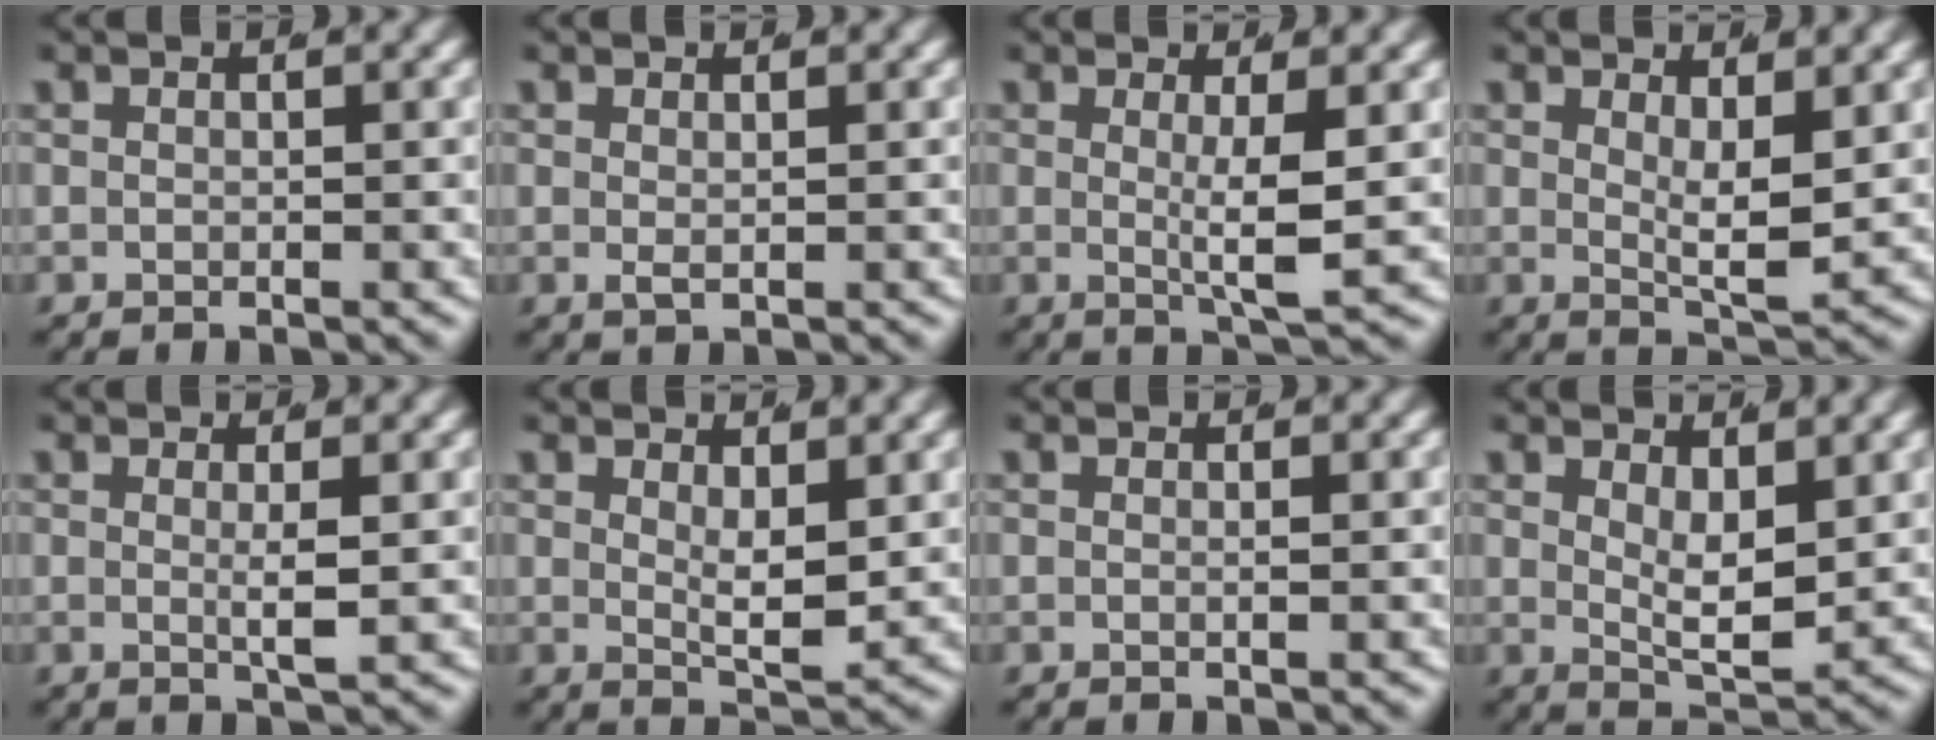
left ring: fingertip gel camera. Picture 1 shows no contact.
{"total": 0.8, "force": [0.5, 0.0, 0.6], "torque": [-0.015, -0.006, 0.015]}
{"total": 3.7, "force": [0.3, 0.1, 3.7], "torque": [-0.063, -0.016, 0.011]}
{"total": 3.3, "force": [1.2, 0.4, 3.0], "torque": [-0.052, -0.019, 0.027]}
{"total": 2.0, "force": [0.2, -0.2, 2.0], "torque": [-0.037, -0.010, 0.008]}
{"total": 3.0, "force": [1.0, 0.5, 2.7], "torque": [-0.048, -0.021, 0.025]}
{"total": 0.5, "force": [0.1, -0.2, 0.5], "torque": [-0.010, -0.002, 0.003]}
{"total": 3.9, "force": [1.2, 1.3, 3.4], "torque": [-0.060, -0.024, 0.028]}